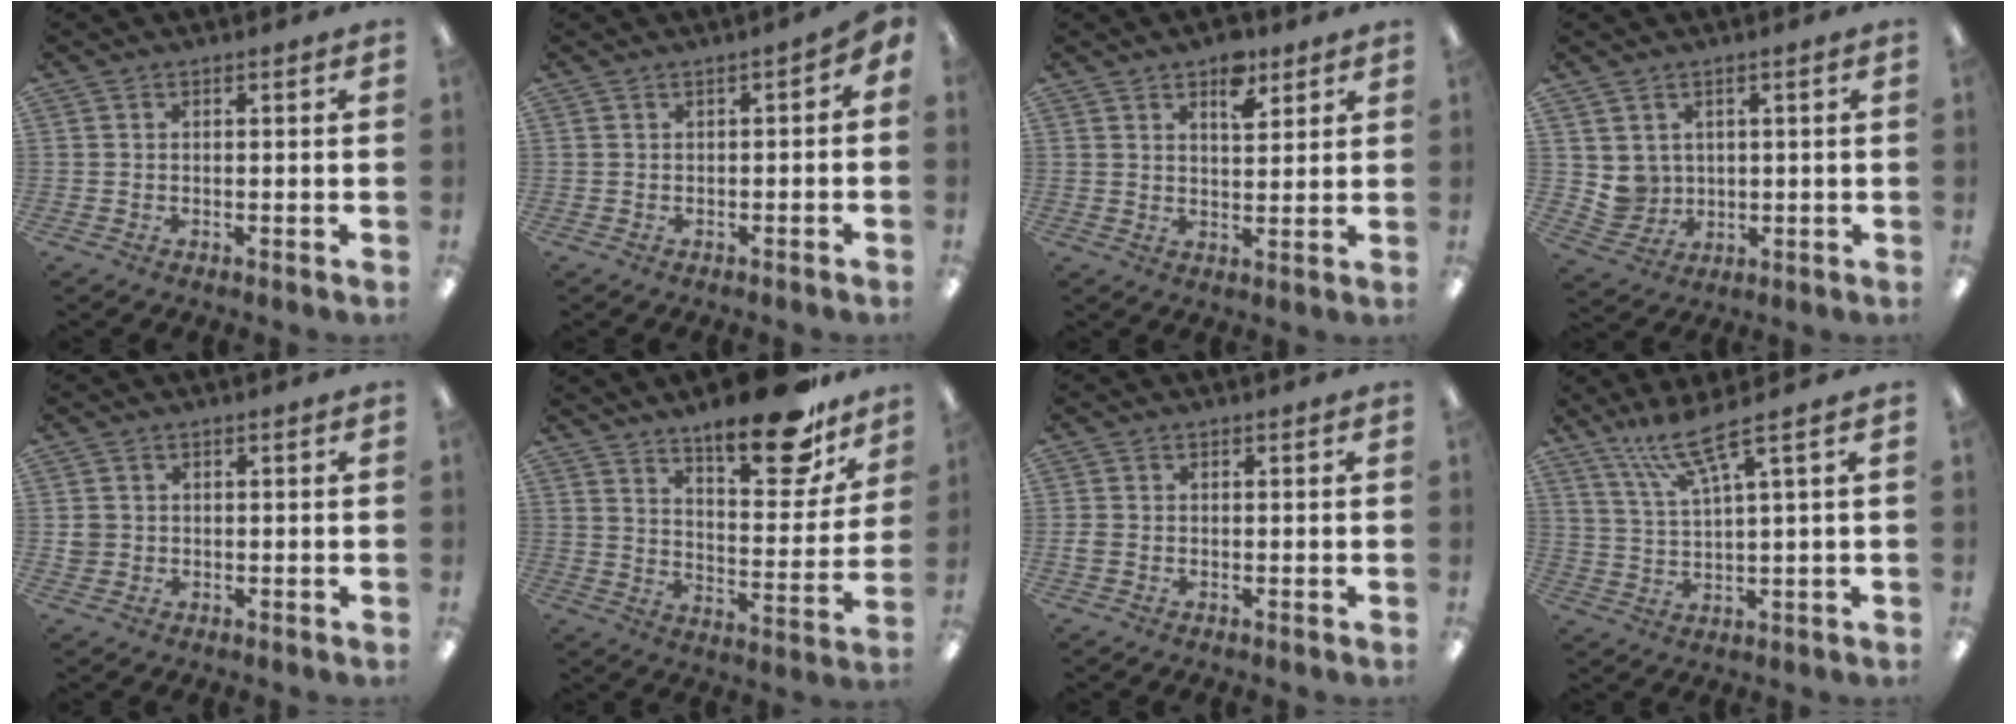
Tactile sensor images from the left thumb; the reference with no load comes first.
{"total": 1.7, "force": [-1.0, 0.9, 1.0], "torque": [-0.018, 0.008, -0.020]}
{"total": 6.9, "force": [4.5, 3.5, 3.8], "torque": [-0.038, -0.020, 0.073]}
{"total": 5.1, "force": [2.4, 4.5, -0.1], "torque": [-0.011, -0.008, 0.049]}
{"total": 2.2, "force": [-0.1, 2.2, 0.2], "torque": [-0.005, 0.005, -0.004]}
{"total": 19.1, "force": [14.5, 6.1, 10.7], "torque": [-0.151, -0.095, 0.238]}
{"total": 1.3, "force": [-0.3, 1.1, 0.5], "torque": [-0.008, 0.004, -0.006]}
{"total": 9.5, "force": [6.6, 1.3, 6.7], "torque": [-0.146, -0.020, 0.120]}